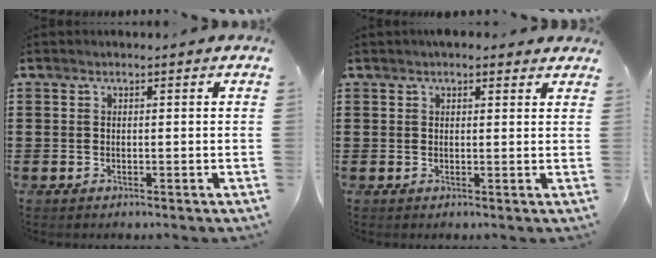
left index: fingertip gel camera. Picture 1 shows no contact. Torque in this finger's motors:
{"motor_torque": [2.14, 0.00, 0.70, 0.06]}